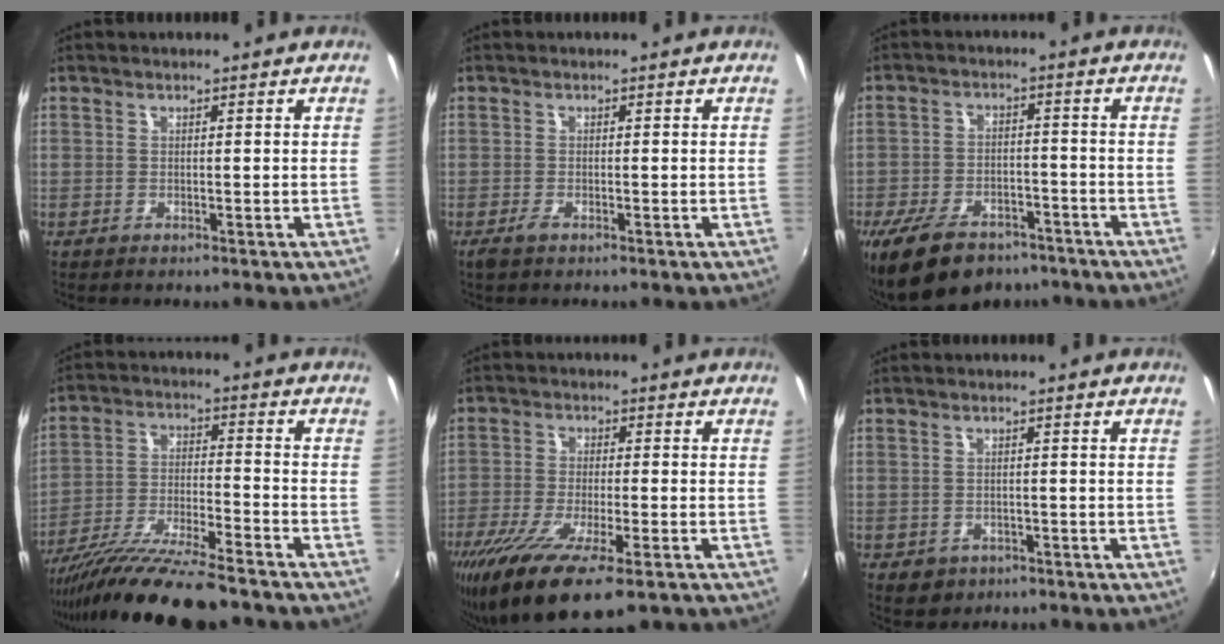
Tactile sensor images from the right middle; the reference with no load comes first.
{"total": 1.6, "force": [-1.1, 0.5, 1.0], "torque": [-0.021, -0.006, -0.022]}
{"total": 15.2, "force": [-10.9, 7.5, 7.5], "torque": [-0.172, -0.014, -0.170]}
{"total": 16.5, "force": [-13.8, 1.8, 9.0], "torque": [-0.178, -0.036, -0.237]}
{"total": 14.3, "force": [-8.8, 3.4, 10.8], "torque": [-0.220, -0.054, -0.153]}
{"total": 3.9, "force": [-1.8, 3.0, 1.5], "torque": [-0.036, -0.006, -0.020]}